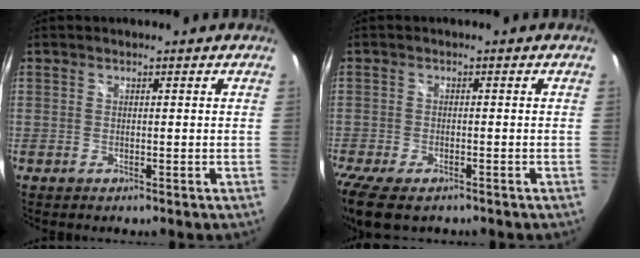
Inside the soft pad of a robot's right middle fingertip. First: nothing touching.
{"total": 9.6, "force": [-6.9, 3.9, 5.5], "torque": [-0.137, -0.046, -0.125]}